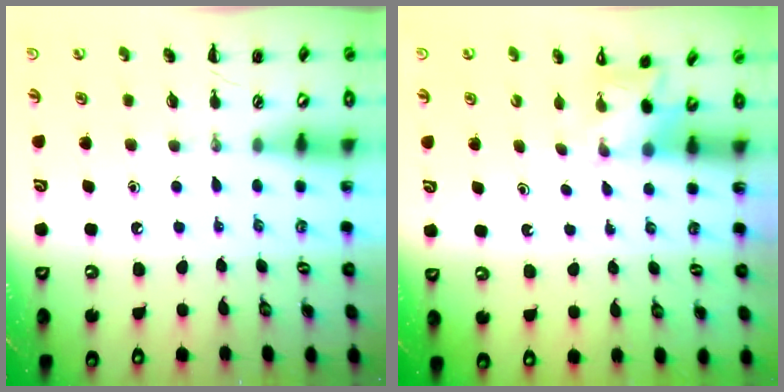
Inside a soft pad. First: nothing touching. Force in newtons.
{"total": 2.0, "press": 2.0, "slide": 0.5}